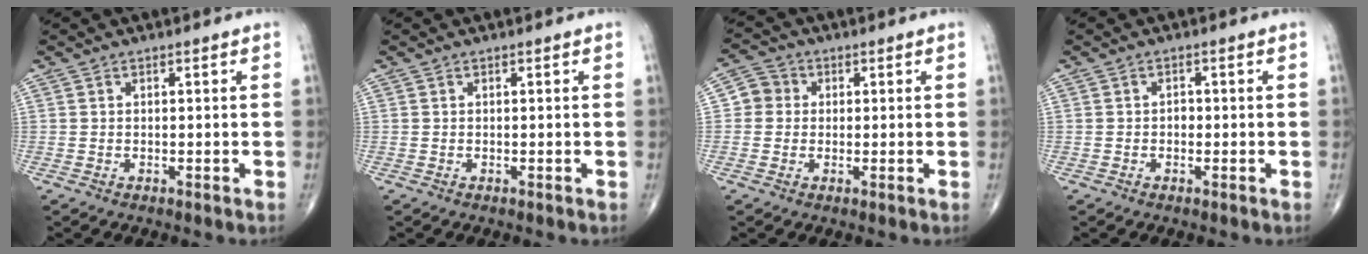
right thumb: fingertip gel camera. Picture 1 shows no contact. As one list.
[{"total": 0.0}, {"total": 4.3, "force": [0.3, 4.1, 1.1], "torque": [0.001, 0.008, -0.005]}, {"total": 1.2, "force": [-0.3, 0.9, 0.7], "torque": [-0.006, 0.004, -0.007]}]